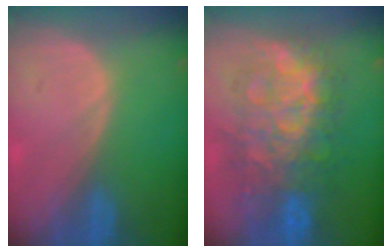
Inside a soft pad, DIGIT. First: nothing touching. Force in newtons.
{"total": 11.8, "press": 11.8, "slide": 1.2}